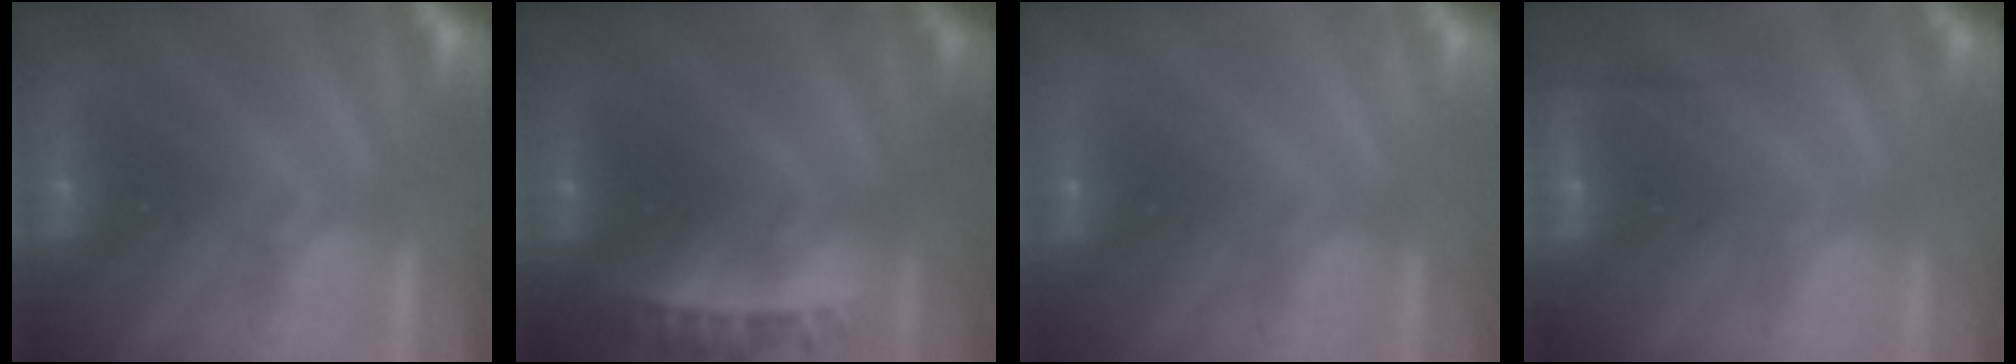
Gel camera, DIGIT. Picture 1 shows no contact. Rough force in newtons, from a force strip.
{"total": 2.4}
{"total": 3.1}
{"total": 2.4}